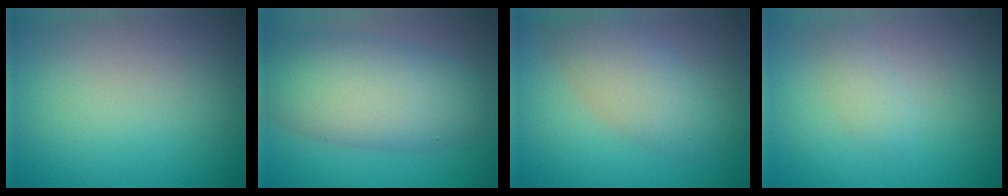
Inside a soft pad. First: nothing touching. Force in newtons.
{"total": 8.1, "press": 8.1, "slide": 0.2}
{"total": 4.3, "press": 4.3, "slide": 0.1}
{"total": 1.2, "press": 1.2, "slide": 0.1}